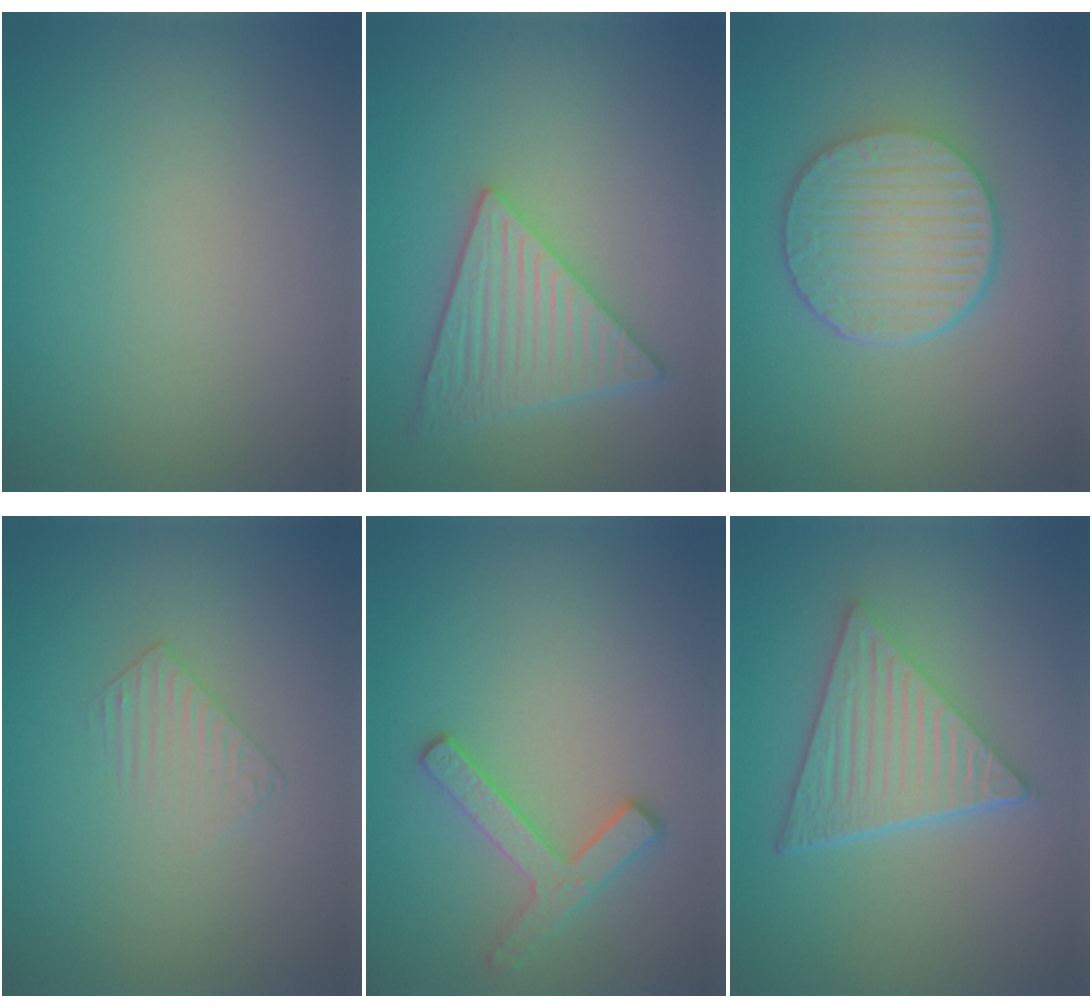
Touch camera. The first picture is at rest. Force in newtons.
{"total": 5.4, "press": 4.9, "slide": 2.4}
{"total": 6.0, "press": 4.5, "slide": 4.0}
{"total": 1.0, "press": 0.3, "slide": 1.0}
{"total": 2.5, "press": 2.4, "slide": 0.5}
{"total": 6.3, "press": 4.7, "slide": 4.2}